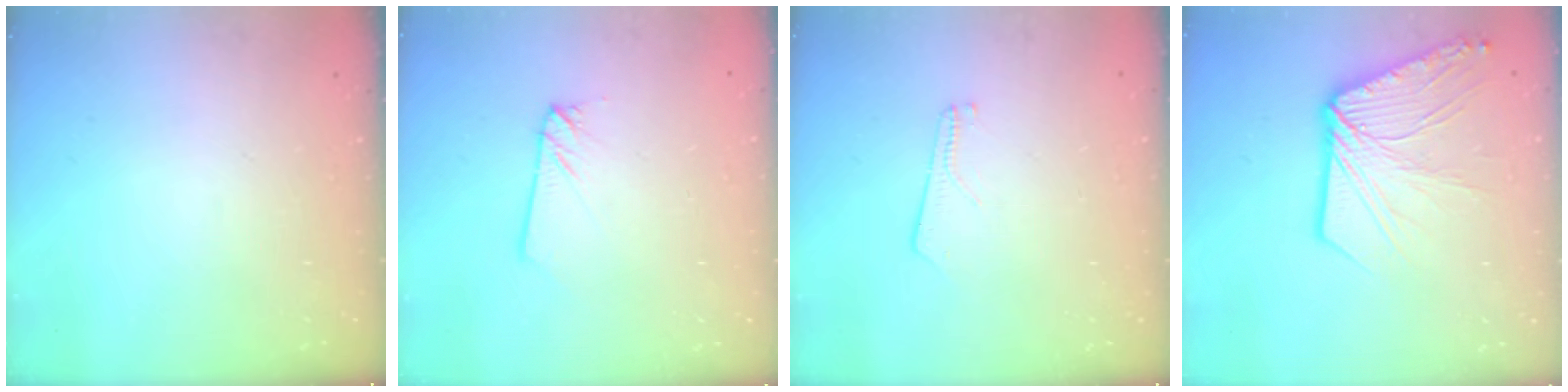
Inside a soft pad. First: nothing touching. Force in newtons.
{"total": 2.2, "press": 2.2, "slide": 0.2}
{"total": 2.6, "press": 2.6, "slide": 0.3}
{"total": 15.7, "press": 15.6, "slide": 1.8}